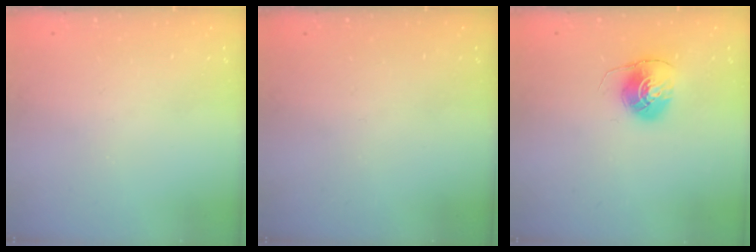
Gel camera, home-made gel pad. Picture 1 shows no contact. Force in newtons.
{"total": 0.0}
{"total": 7.9, "press": 7.9, "slide": 0.1}